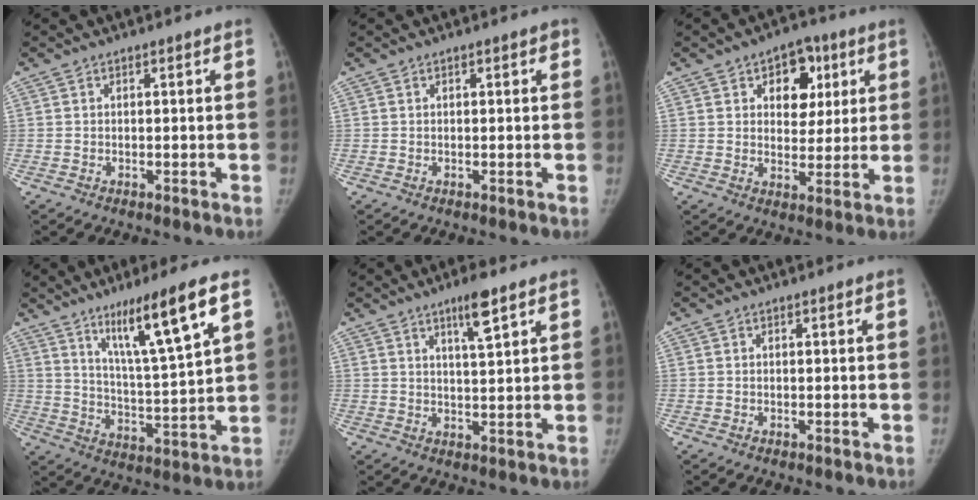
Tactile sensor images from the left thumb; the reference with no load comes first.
{"total": 0.6, "force": [0.2, 0.3, 0.4], "torque": [0.000, 0.002, 0.000]}
{"total": 9.7, "force": [3.8, 6.8, 5.9], "torque": [-0.034, -0.011, 0.052]}
{"total": 14.5, "force": [8.0, 0.8, 12.0], "torque": [-0.203, -0.045, 0.141]}
{"total": 5.5, "force": [3.5, 0.6, 4.3], "torque": [-0.070, -0.022, 0.060]}
{"total": 0.0}